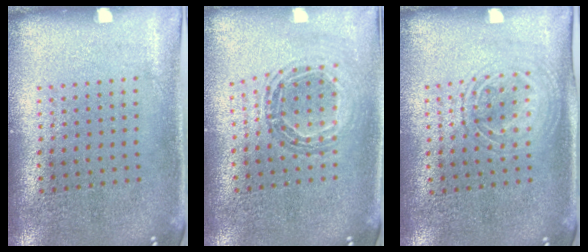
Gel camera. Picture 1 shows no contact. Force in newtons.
{"total": 0.8, "press": 0.8, "slide": 0.1}
{"total": 1.5, "press": 1.3, "slide": 0.6}